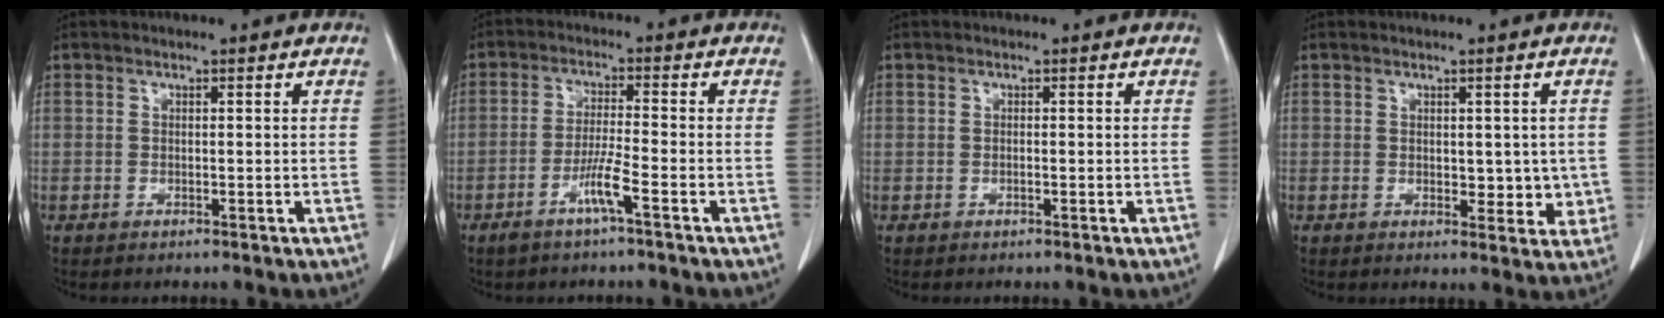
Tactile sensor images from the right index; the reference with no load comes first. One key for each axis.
{"total": 5.0, "fx": -2.7, "fy": 0.0, "fz": 4.2, "tx": -0.087, "ty": 0.000, "tz": -0.053}
{"total": 0.6, "fx": -0.1, "fy": 0.3, "fz": 0.5, "tx": -0.014, "ty": 0.000, "tz": -0.002}
{"total": 5.8, "fx": -0.1, "fy": 3.5, "fz": 4.6, "tx": -0.052, "ty": 0.003, "tz": 0.007}